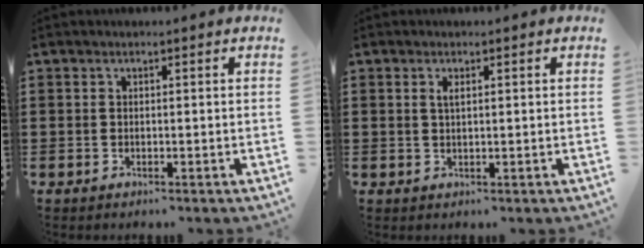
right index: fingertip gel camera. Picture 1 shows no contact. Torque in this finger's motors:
{"motor_torque": [0.56, 0.54, 0.14, 0.03]}